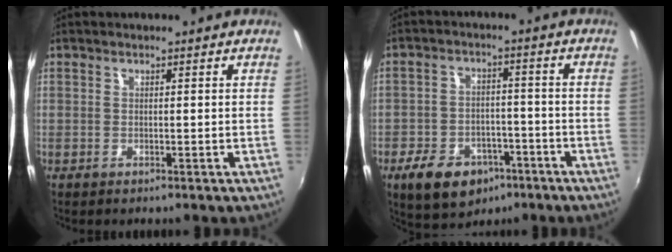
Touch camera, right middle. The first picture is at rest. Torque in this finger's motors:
{"motor_torque": [0.81, -0.75, 0.17, 0.03]}